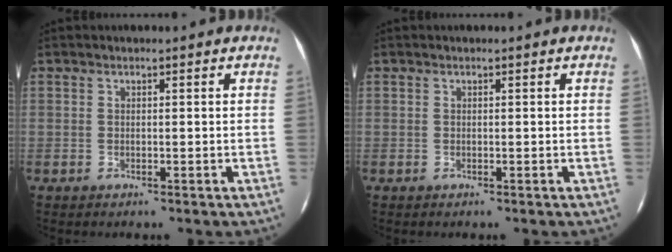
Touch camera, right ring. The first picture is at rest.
{"total": 0.0}